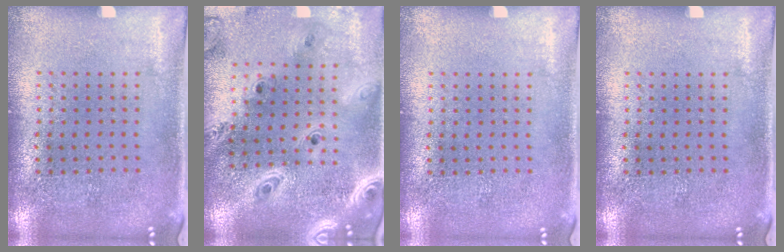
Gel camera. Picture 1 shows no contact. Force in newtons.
{"total": 3.2, "press": 2.6, "slide": 1.9}
{"total": 0.0}
{"total": 0.0}